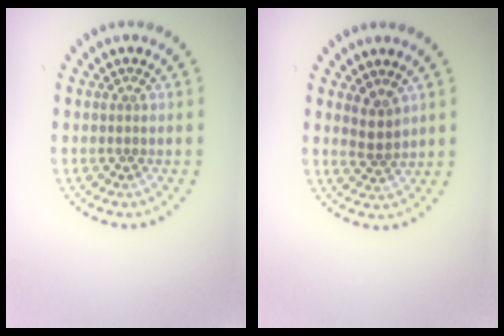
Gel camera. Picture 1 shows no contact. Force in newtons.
{"total": 1.8, "press": 1.5, "slide": 1.1}